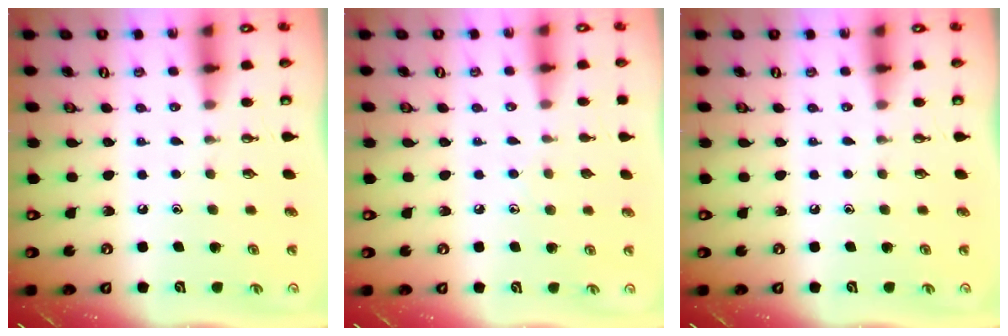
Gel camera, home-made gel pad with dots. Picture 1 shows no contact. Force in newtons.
{"total": 5.8, "press": 5.8, "slide": 0.5}
{"total": 0.0}